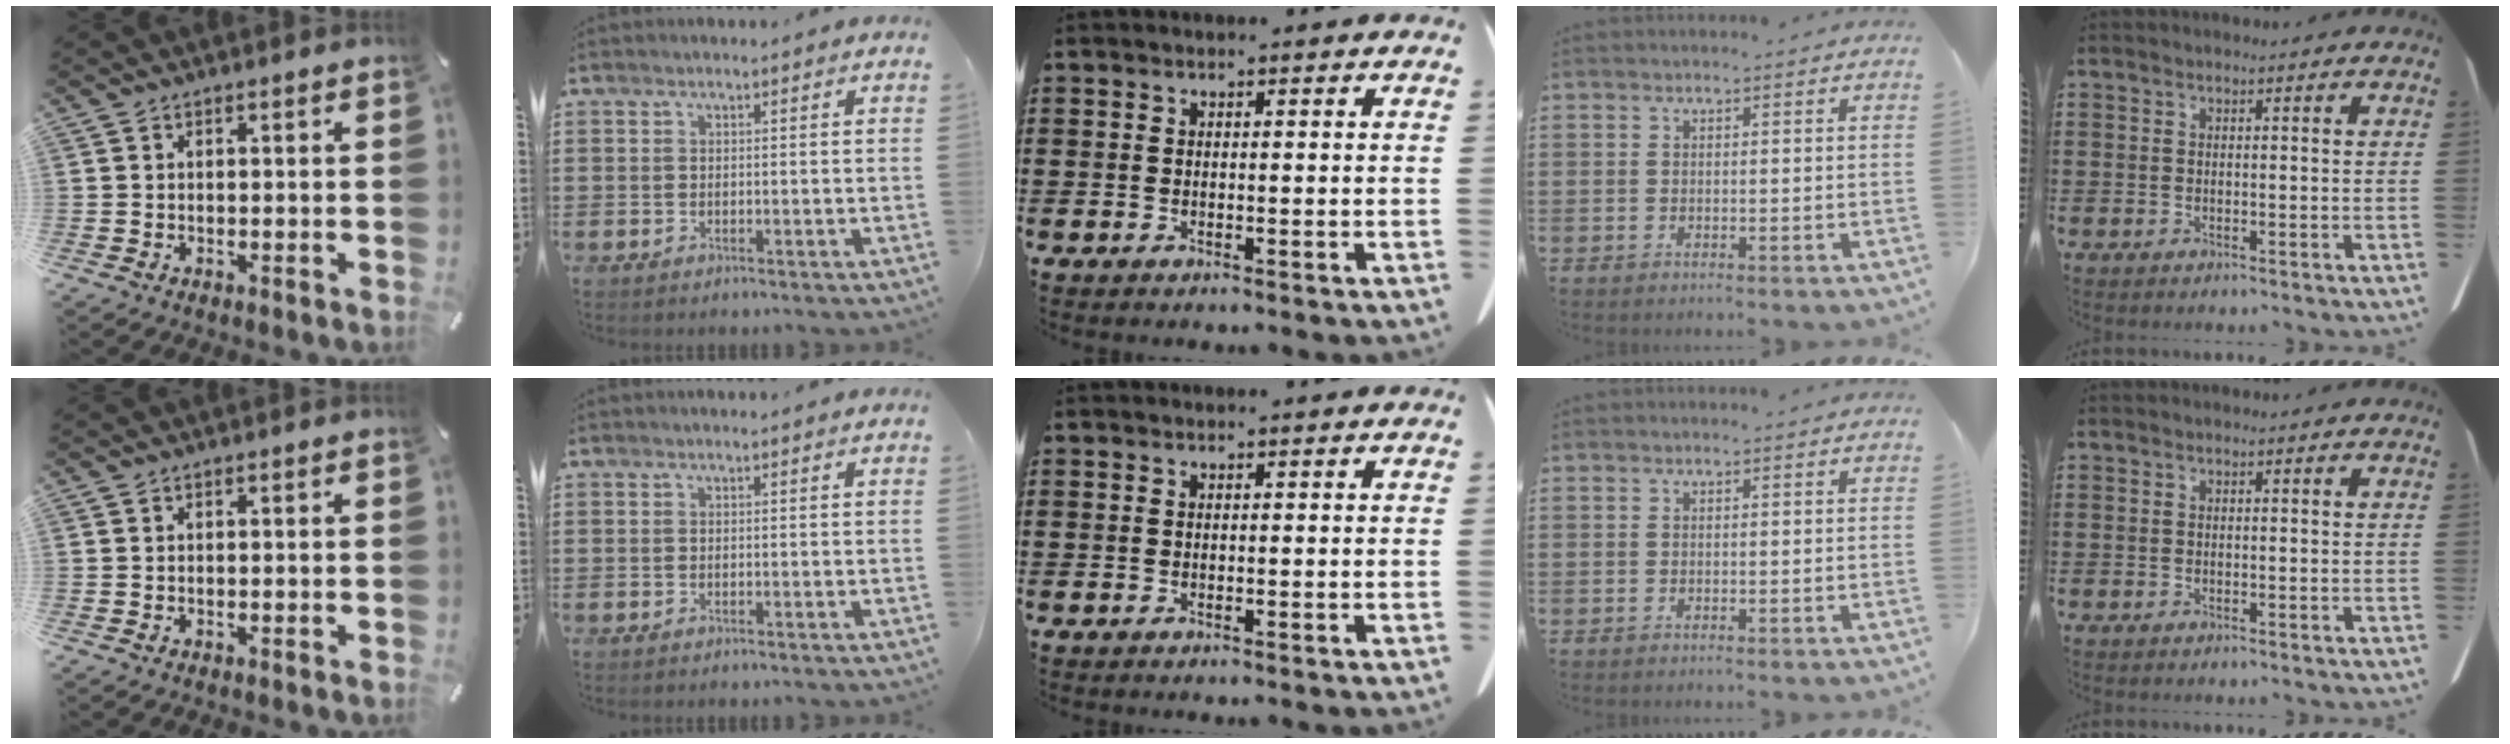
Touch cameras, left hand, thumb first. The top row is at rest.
{}